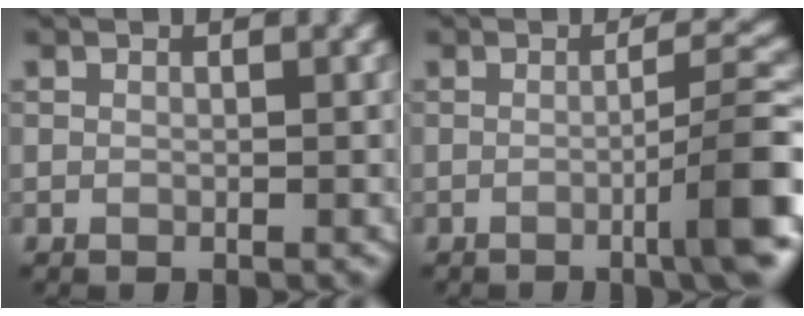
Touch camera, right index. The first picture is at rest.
{"total": 6.6, "force": [-2.1, 0.9, 6.2], "torque": [-0.079, 0.017, -0.041]}